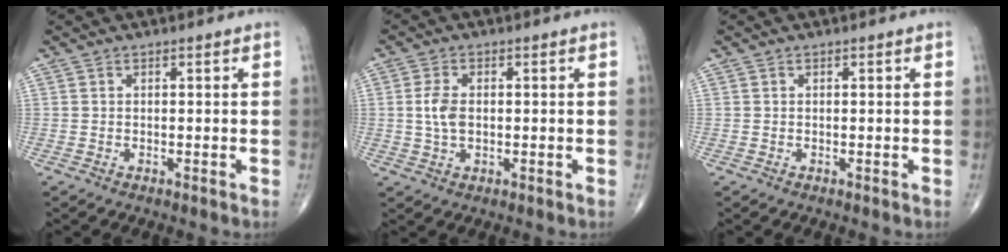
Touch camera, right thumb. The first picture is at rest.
{"total": 4.5, "force": [0.2, 2.6, 3.6], "torque": [-0.078, 0.002, 0.004]}
{"total": 0.0}